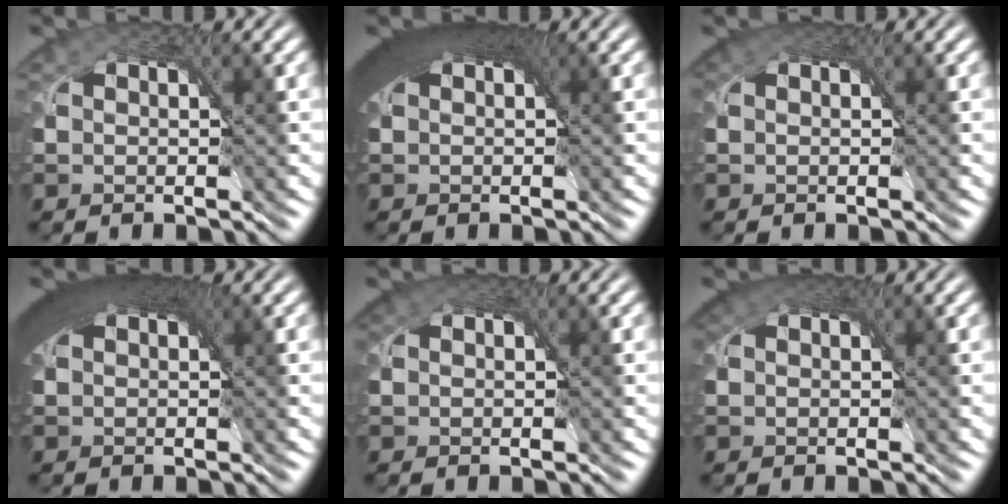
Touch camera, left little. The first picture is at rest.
{"total": 8.0, "force": [3.0, 3.9, 6.2], "torque": [-0.098, 0.018, 0.032]}
{"total": 1.1, "force": [0.6, 0.7, 0.6], "torque": [-0.011, 0.001, 0.006]}
{"total": 7.7, "force": [3.0, 3.8, 6.0], "torque": [-0.095, 0.018, 0.032]}
{"total": 1.5, "force": [0.8, 1.0, 0.8], "torque": [-0.016, 0.002, 0.009]}
{"total": 3.1, "force": [1.7, 1.9, 1.8], "torque": [-0.031, 0.007, 0.019]}